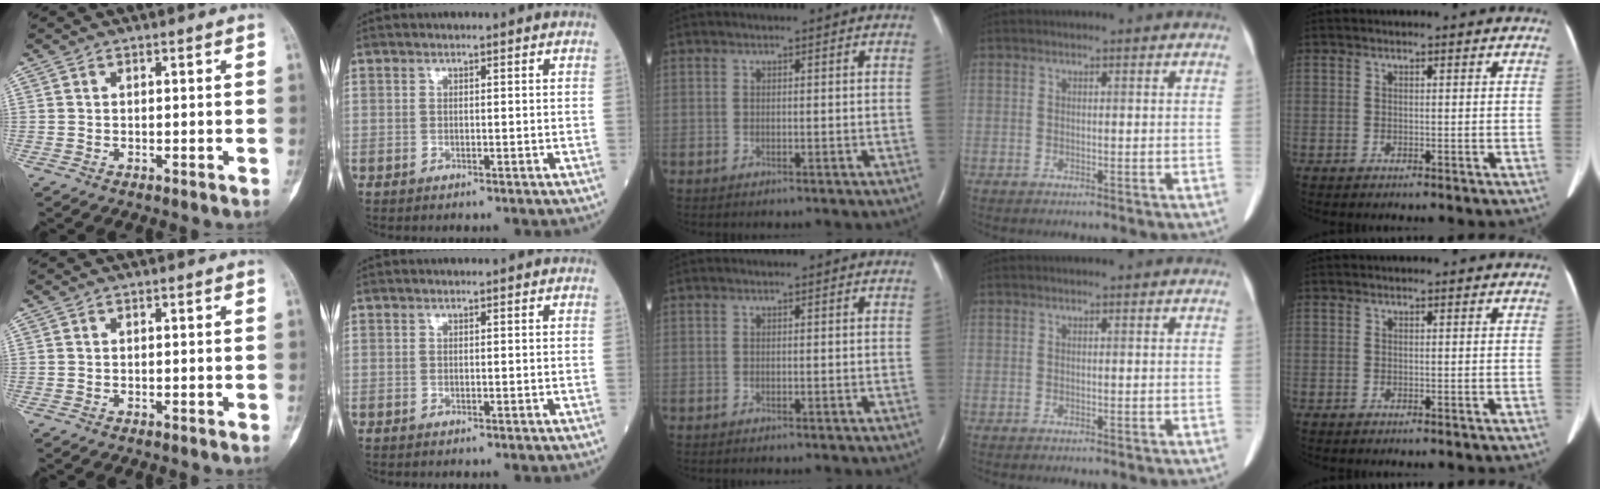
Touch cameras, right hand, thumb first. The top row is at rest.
{}